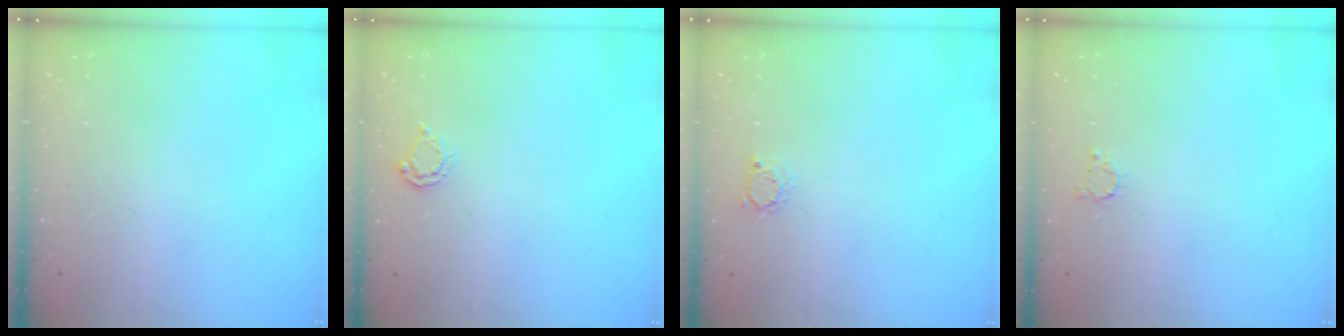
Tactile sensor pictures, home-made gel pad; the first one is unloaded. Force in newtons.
{"total": 4.2, "press": 4.2, "slide": 0.2}
{"total": 2.4, "press": 2.3, "slide": 0.3}
{"total": 2.5, "press": 2.5, "slide": 0.4}